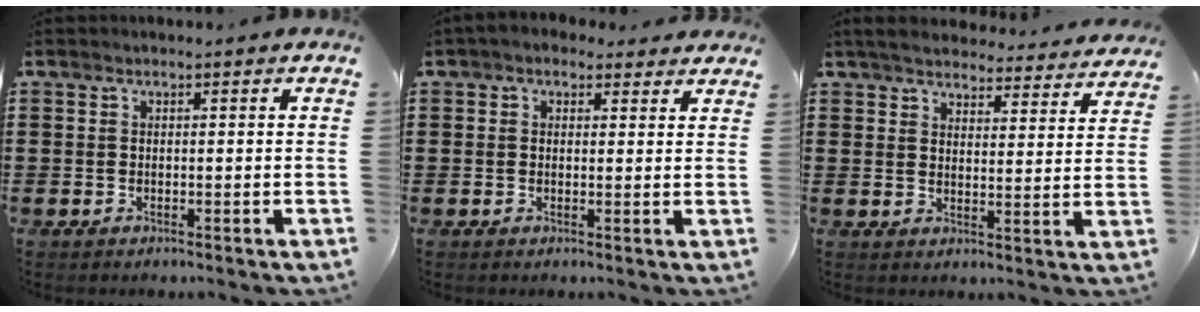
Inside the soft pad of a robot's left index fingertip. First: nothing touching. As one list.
[{"total": 2.3, "force": [1.6, 1.5, 0.6], "torque": [-0.020, 0.005, 0.028]}, {"total": 4.4, "force": [4.3, 0.5, 0.8], "torque": [-0.037, -0.024, 0.073]}]